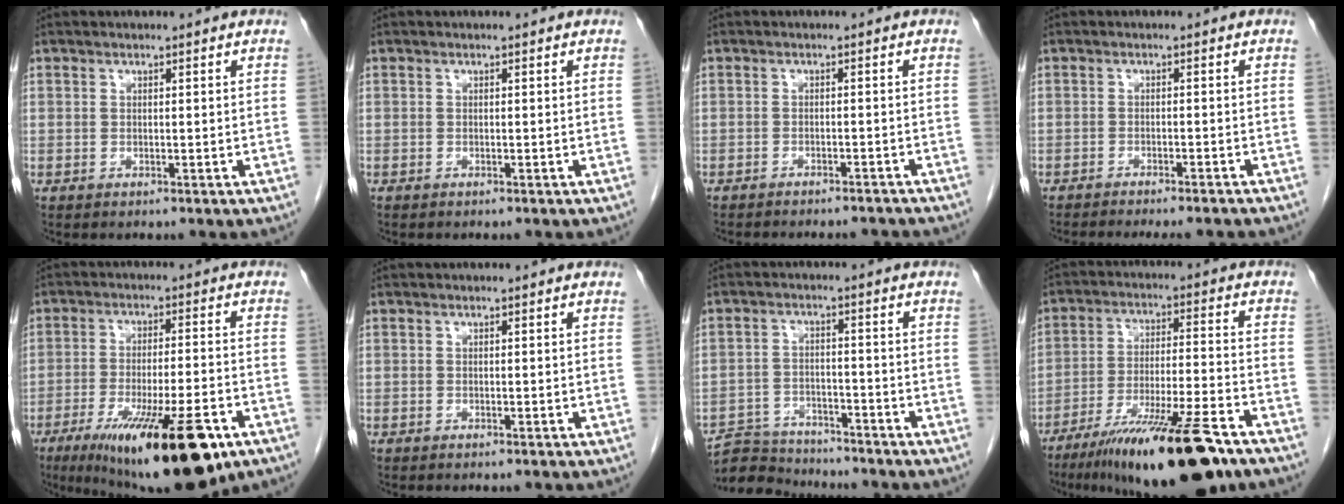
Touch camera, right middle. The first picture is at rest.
{"total": 0.0}
{"total": 8.9, "force": [-8.3, 1.9, 2.5], "torque": [-0.034, 0.001, -0.095]}
{"total": 11.0, "force": [-10.0, 1.4, 4.4], "torque": [-0.053, -0.009, -0.121]}
{"total": 19.1, "force": [-10.7, 3.7, 15.3], "torque": [-0.200, -0.032, -0.163]}
{"total": 0.0}
{"total": 5.1, "force": [-5.0, 1.2, -0.3], "torque": [0.008, -0.007, -0.090]}
{"total": 18.9, "force": [-13.3, 1.8, 13.3], "torque": [-0.191, -0.027, -0.222]}